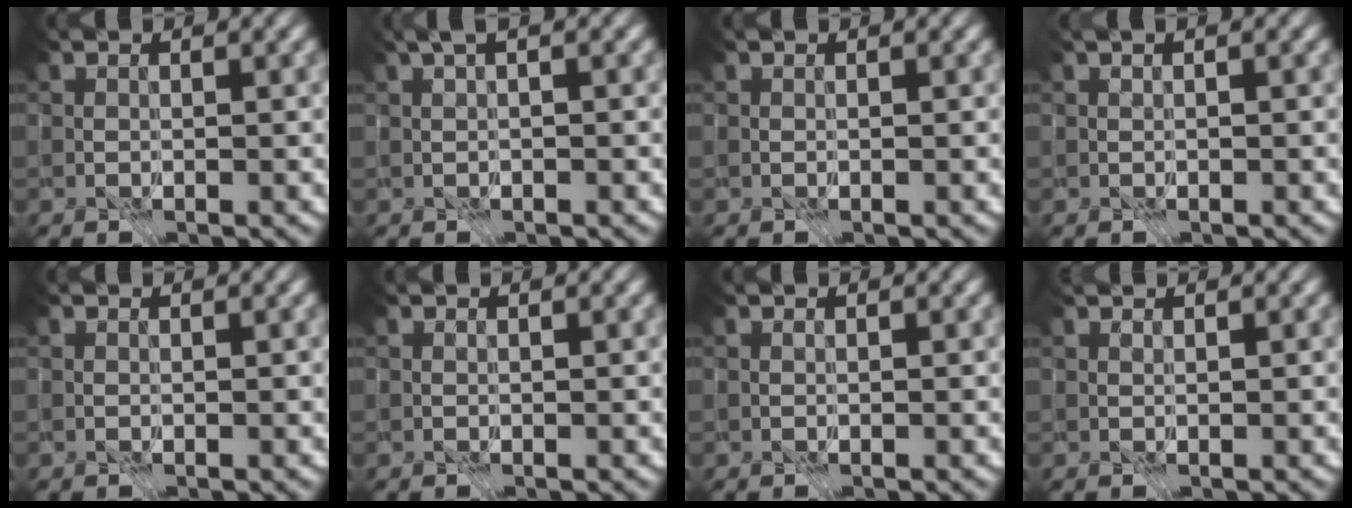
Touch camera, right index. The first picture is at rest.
{"total": 1.3, "force": [-0.1, -0.8, 1.0], "torque": [-0.008, -0.009, 0.008]}
{"total": 0.0}
{"total": 1.3, "force": [-0.3, -1.1, -0.5], "torque": [0.022, -0.007, -0.002]}
{"total": 0.0}
{"total": 0.0}
{"total": 0.0}
{"total": 0.7, "force": [0.7, -0.2, 0.1], "torque": [-0.007, 0.002, 0.023]}